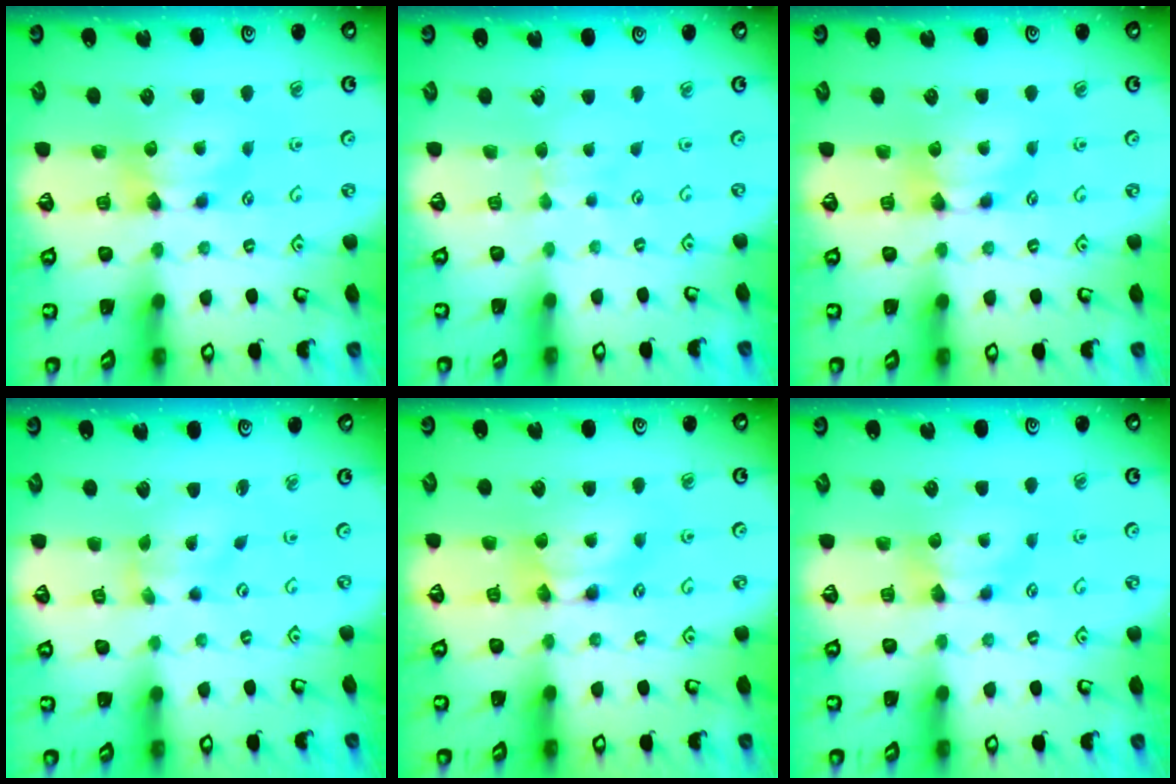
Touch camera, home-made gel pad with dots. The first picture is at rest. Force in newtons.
{"total": 2.8, "press": 2.8, "slide": 0.5}
{"total": 0.6, "press": 0.1, "slide": 0.6}
{"total": 1.3, "press": 0.3, "slide": 1.2}
{"total": 2.0, "press": 2.0, "slide": 0.1}
{"total": 0.0}